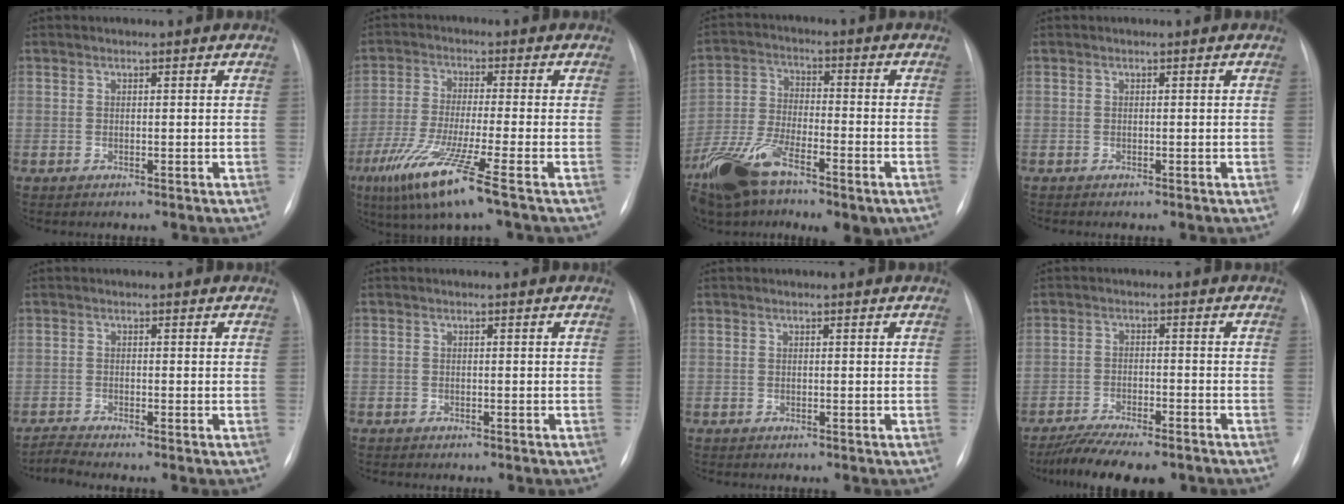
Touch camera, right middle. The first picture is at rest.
{"total": 10.4, "force": [-5.6, -0.6, 8.8], "torque": [-0.179, -0.035, -0.108]}
{"total": 16.5, "force": [-10.0, 6.3, 11.6], "torque": [-0.243, -0.015, -0.176]}
{"total": 0.0}
{"total": 2.0, "force": [-1.8, -0.8, -0.2], "torque": [-0.004, -0.012, -0.039]}
{"total": 2.2, "force": [-1.8, 1.0, 0.7], "torque": [-0.012, 0.002, -0.022]}
{"total": 0.8, "force": [-0.7, 0.3, 0.2], "torque": [-0.006, 0.002, -0.013]}
{"total": 11.7, "force": [-9.9, 2.5, 5.8], "torque": [-0.092, -0.008, -0.150]}